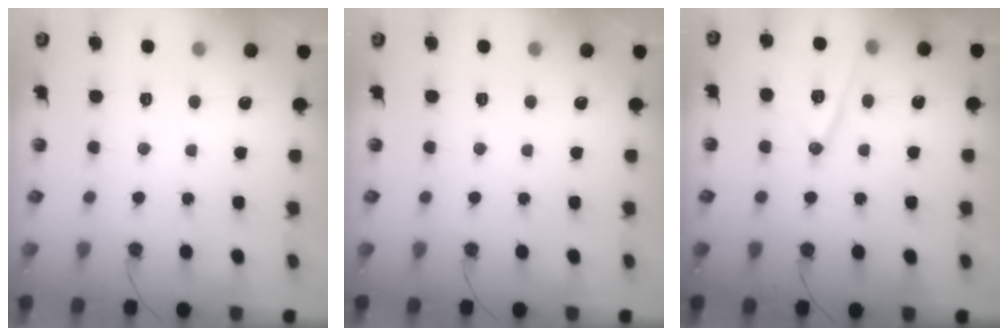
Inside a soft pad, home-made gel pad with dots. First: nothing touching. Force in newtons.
{"total": 0.0}
{"total": 12.3, "press": 11.8, "slide": 3.2}